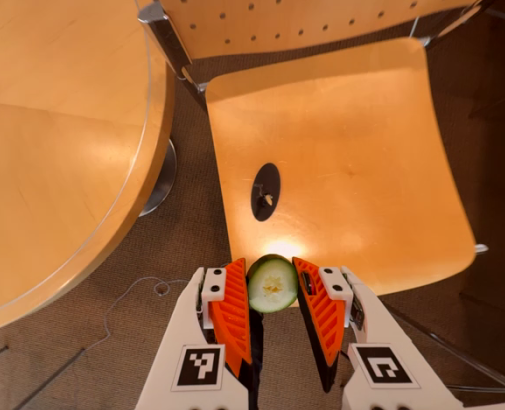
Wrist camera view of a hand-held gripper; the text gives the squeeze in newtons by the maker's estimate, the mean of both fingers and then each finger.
{"total": 6.2, "left": 6.0, "right": 6.4}